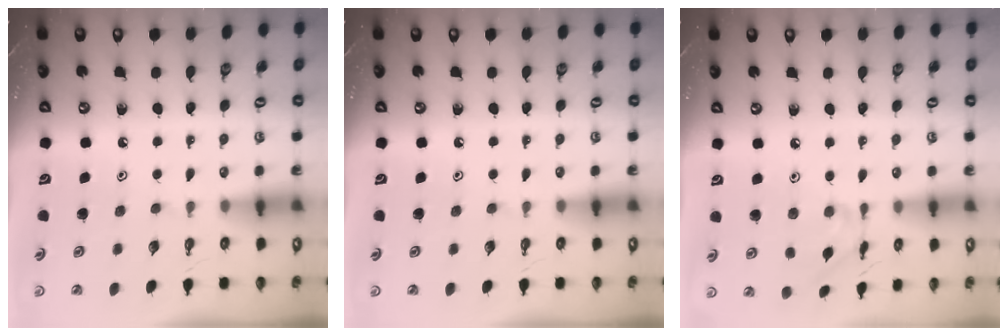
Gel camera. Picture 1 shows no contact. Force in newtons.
{"total": 0.0}
{"total": 3.6, "press": 3.6, "slide": 0.4}